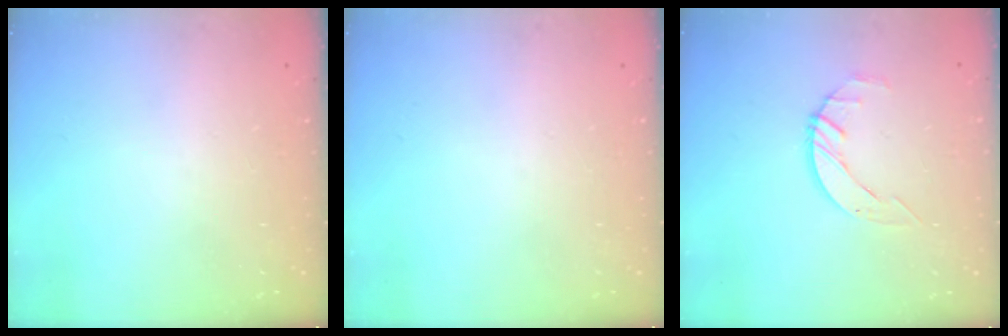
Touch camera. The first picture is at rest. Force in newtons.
{"total": 0.0}
{"total": 2.7, "press": 2.6, "slide": 0.4}